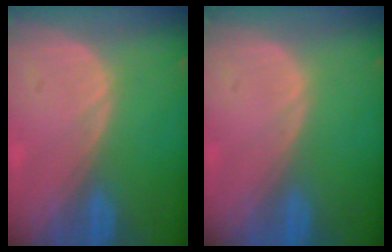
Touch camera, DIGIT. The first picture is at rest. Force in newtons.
{"total": 0.0}